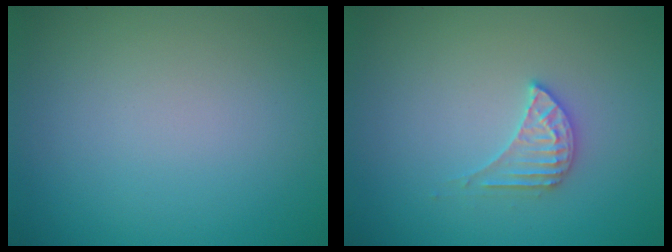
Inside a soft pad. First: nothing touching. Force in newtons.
{"total": 2.3, "press": 2.3, "slide": 0.3}